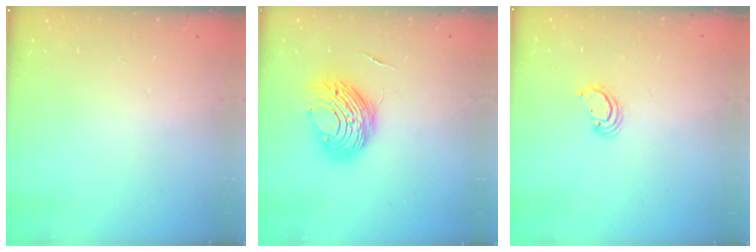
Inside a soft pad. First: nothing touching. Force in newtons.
{"total": 11.3, "press": 11.2, "slide": 1.2}
{"total": 2.2, "press": 2.2, "slide": 0.2}